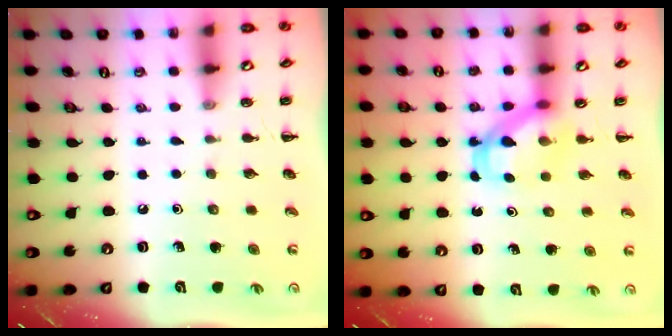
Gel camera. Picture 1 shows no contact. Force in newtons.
{"total": 5.3, "press": 5.3, "slide": 0.8}